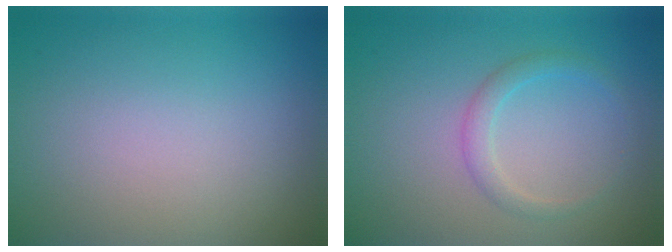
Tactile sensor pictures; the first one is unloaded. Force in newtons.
{"total": 1.7, "press": 1.7, "slide": 0.1}